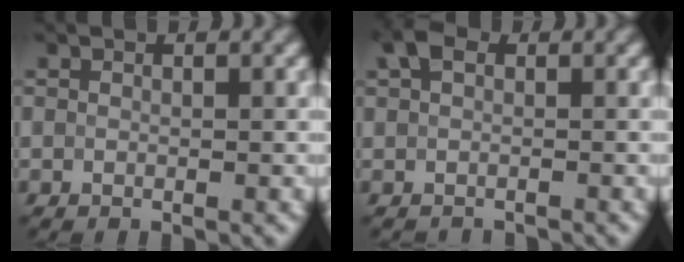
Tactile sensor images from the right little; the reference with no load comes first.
{"total": 2.1, "force": [-0.1, 1.7, 1.2], "torque": [-0.020, 0.006, -0.016]}